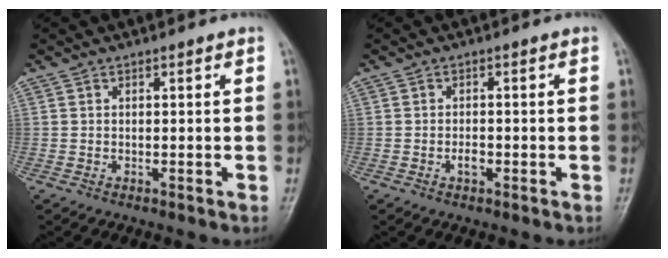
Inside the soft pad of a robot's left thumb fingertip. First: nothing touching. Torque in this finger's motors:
{"motor_torque": [-0.19, 0.22, 0.32, 0.12, 0.00]}